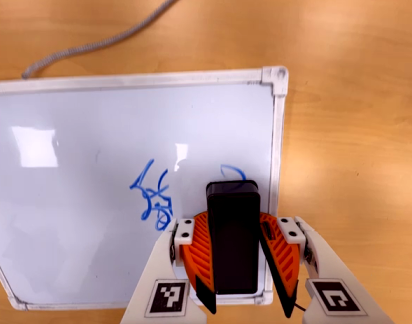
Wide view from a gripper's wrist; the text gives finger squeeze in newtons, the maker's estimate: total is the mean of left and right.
{"total": 13.2, "left": 15.4, "right": 10.9}